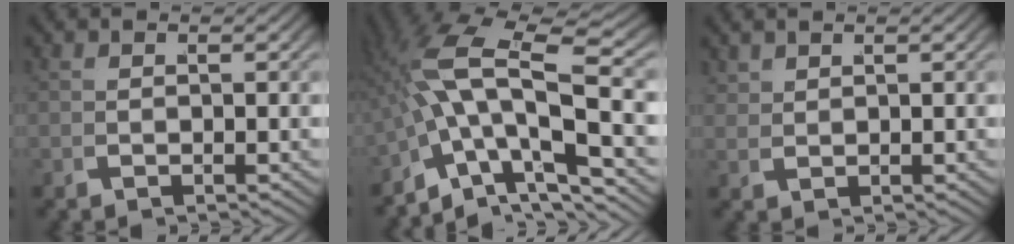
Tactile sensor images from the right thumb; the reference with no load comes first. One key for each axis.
{"total": 9.8, "fx": -0.5, "fy": 5.1, "fz": 8.3, "tx": -0.168, "ty": -0.022, "tz": 0.000}
{"total": 1.3, "fx": 1.2, "fy": 0.0, "fz": 0.4, "tx": -0.002, "ty": 0.002, "tz": 0.033}